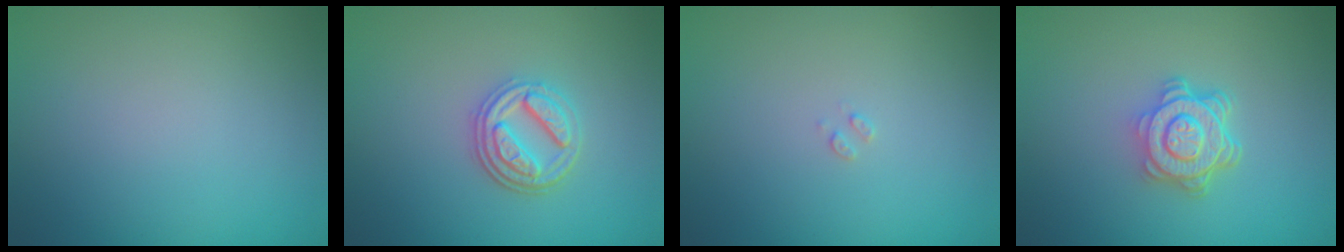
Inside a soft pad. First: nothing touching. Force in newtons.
{"total": 3.8, "press": 3.2, "slide": 2.1}
{"total": 0.6, "press": 0.6, "slide": 0.2}
{"total": 4.5, "press": 3.4, "slide": 3.0}